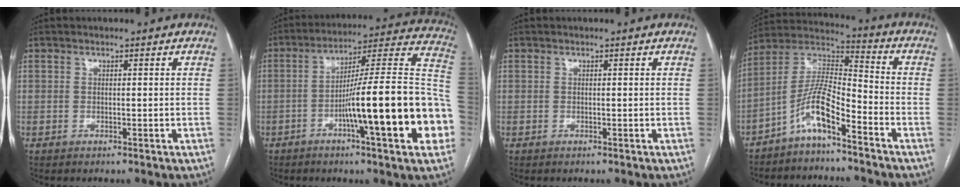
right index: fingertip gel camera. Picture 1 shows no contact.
{"total": 23.5, "force": [-6.3, 2.0, 22.6], "torque": [-0.245, 0.023, -0.091]}
{"total": 0.0}
{"total": 9.6, "force": [-6.0, 1.8, 7.3], "torque": [-0.159, 0.021, -0.120]}